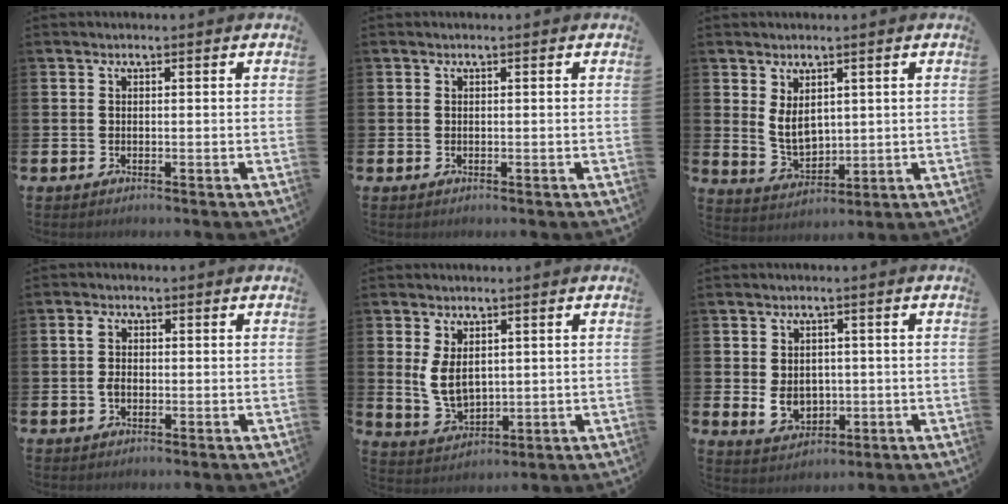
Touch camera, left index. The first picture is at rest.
{"total": 0.0}
{"total": 4.4, "force": [2.2, 2.4, 2.9], "torque": [-0.046, -0.009, 0.037]}
{"total": 2.7, "force": [0.2, 1.8, 1.9], "torque": [-0.028, 0.004, -0.001]}
{"total": 4.8, "force": [1.7, 2.8, 3.5], "torque": [-0.058, -0.004, 0.029]}
{"total": 3.9, "force": [-0.2, 3.3, 2.2], "torque": [-0.026, 0.001, -0.010]}